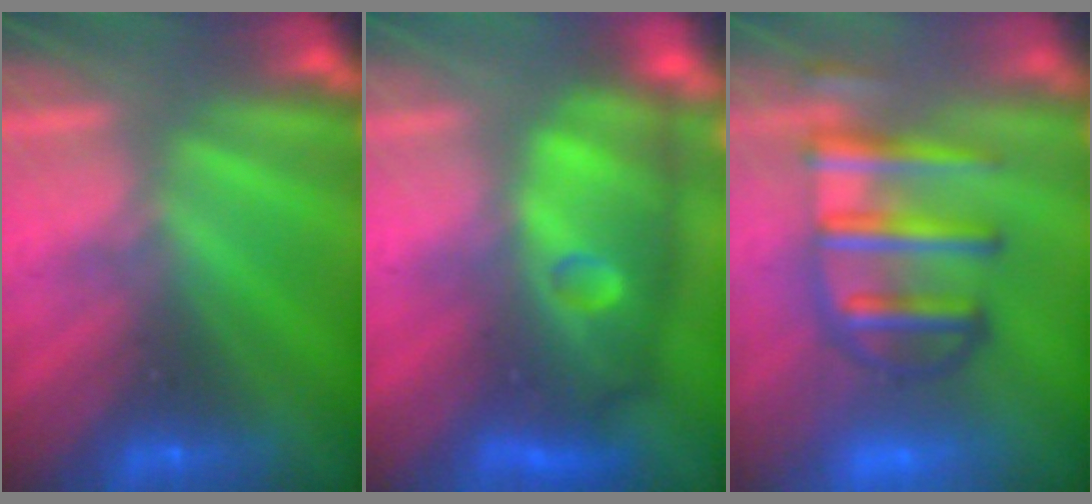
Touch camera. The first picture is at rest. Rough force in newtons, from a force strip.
{"total": 7.6}
{"total": 9.4}